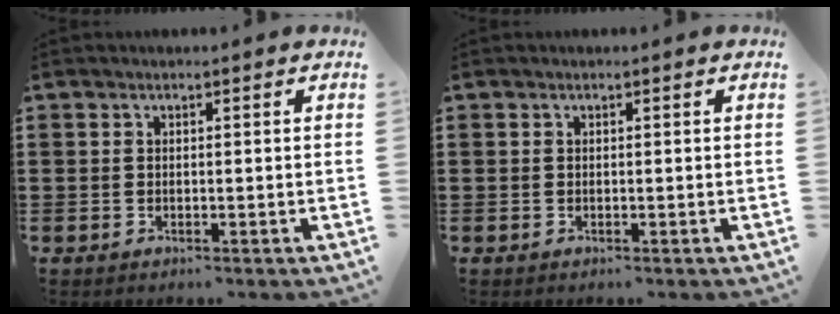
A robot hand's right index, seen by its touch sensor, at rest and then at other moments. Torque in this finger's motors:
{"motor_torque": [-0.19, 1.95, 0.00, 0.00]}